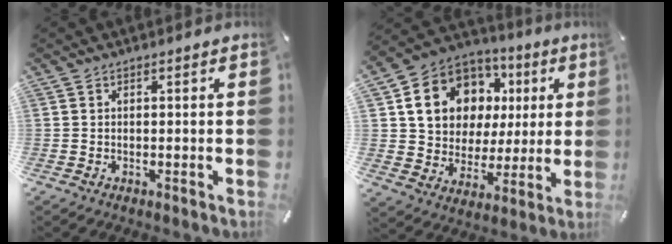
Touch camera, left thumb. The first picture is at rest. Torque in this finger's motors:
{"motor_torque": [2.16, 2.85, 1.49, -1.27, 0.18]}